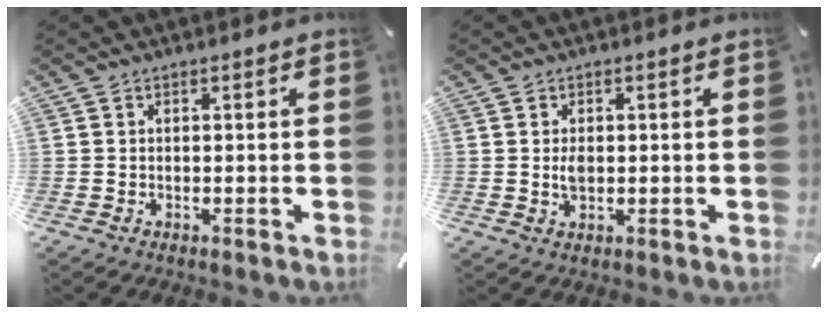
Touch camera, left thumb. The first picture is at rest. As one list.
[{"total": 2.5, "force": [0.2, 1.5, 2.0], "torque": [-0.041, -0.005, -0.001]}]